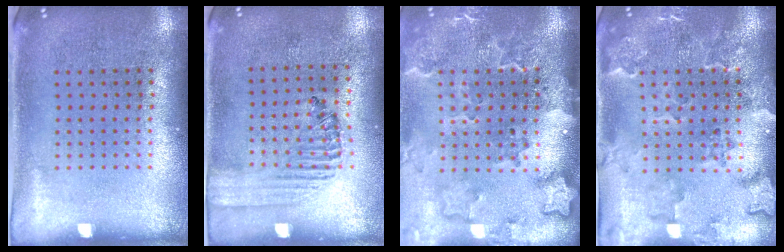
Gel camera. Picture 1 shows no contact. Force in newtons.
{"total": 1.4, "press": 1.2, "slide": 0.7}
{"total": 2.9, "press": 2.2, "slide": 1.8}
{"total": 2.5, "press": 2.2, "slide": 1.1}